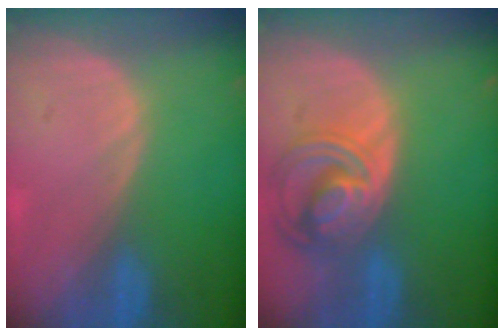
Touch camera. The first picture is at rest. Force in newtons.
{"total": 8.5, "press": 7.4, "slide": 4.3}